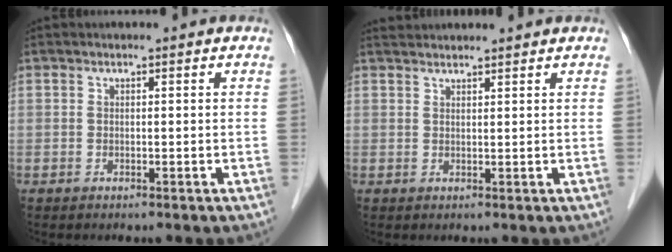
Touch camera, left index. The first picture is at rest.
{"total": 4.7, "force": [4.5, 0.3, 1.2], "torque": [-0.017, 0.035, 0.067]}